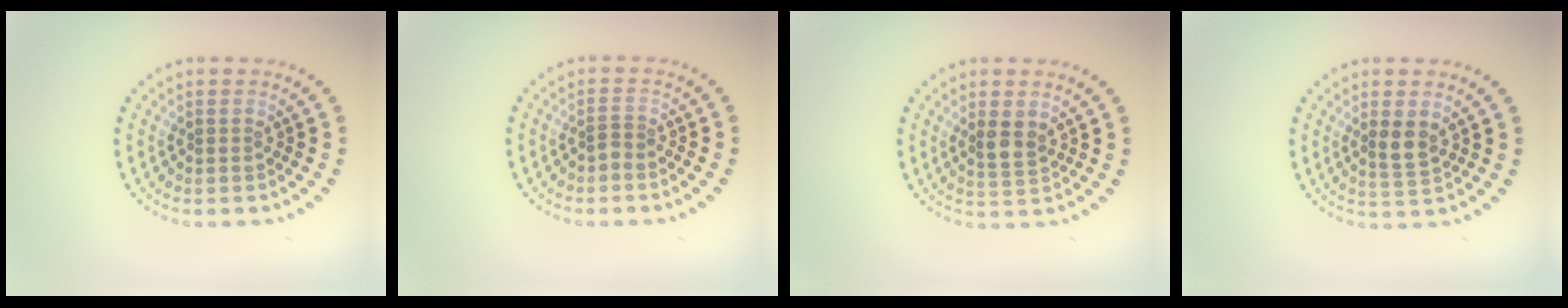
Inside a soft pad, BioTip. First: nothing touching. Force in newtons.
{"total": 0.6, "press": 0.3, "slide": 0.6}
{"total": 2.0, "press": 1.8, "slide": 0.9}
{"total": 2.0, "press": 1.8, "slide": 0.9}